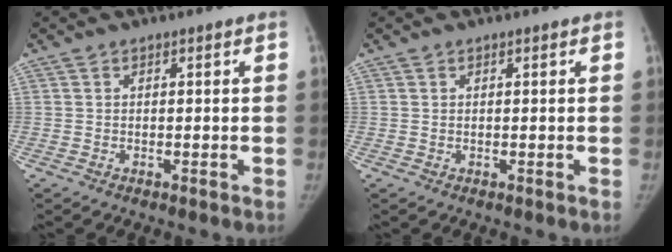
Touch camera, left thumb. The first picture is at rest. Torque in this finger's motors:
{"motor_torque": [-0.11, -0.11, 0.35, 0.28, 0.02]}